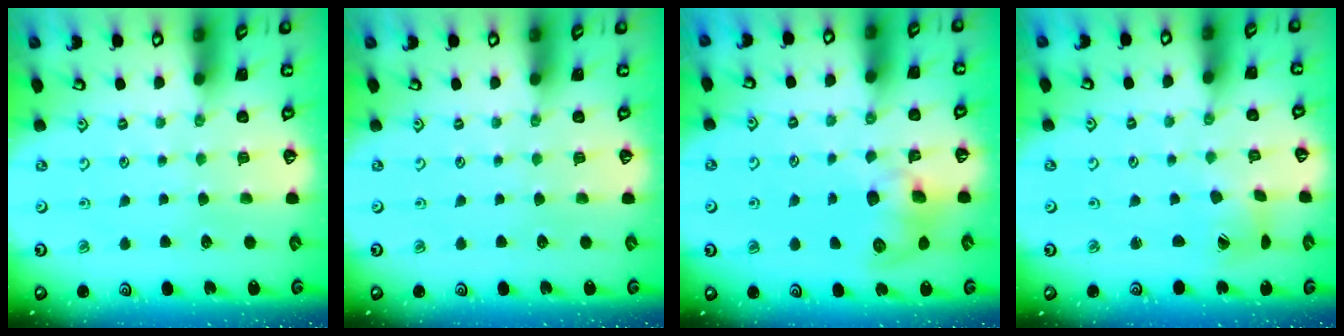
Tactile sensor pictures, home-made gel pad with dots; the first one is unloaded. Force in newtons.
{"total": 0.0}
{"total": 9.1, "press": 9.1, "slide": 0.6}
{"total": 3.7, "press": 3.7, "slide": 0.5}